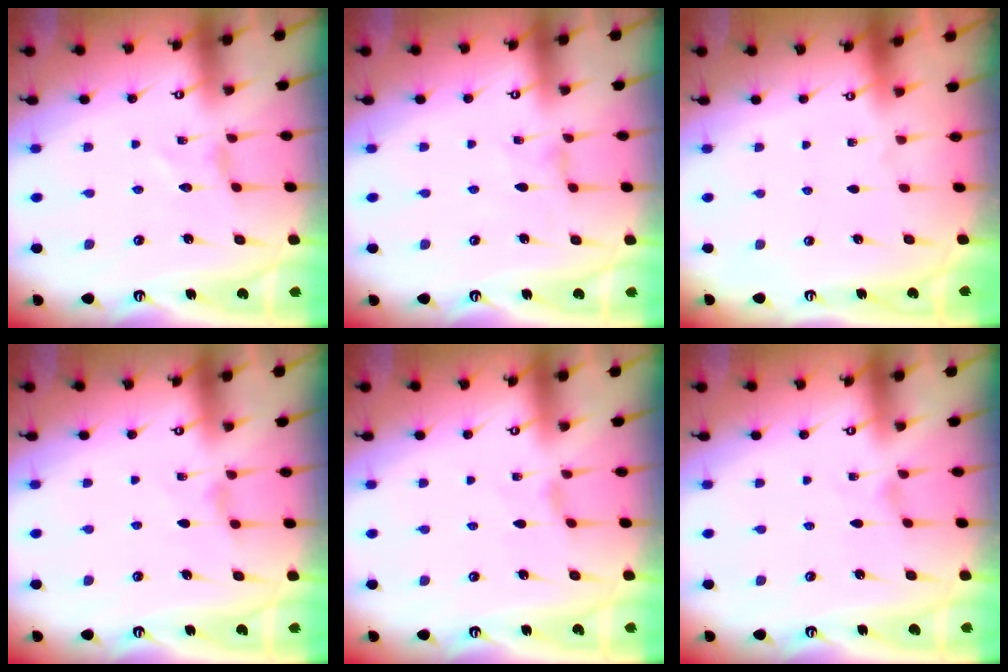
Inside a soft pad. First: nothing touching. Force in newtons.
{"total": 0.6, "press": 0.5, "slide": 0.2}
{"total": 0.0}
{"total": 2.5, "press": 2.5, "slide": 0.4}
{"total": 0.0}
{"total": 0.0}